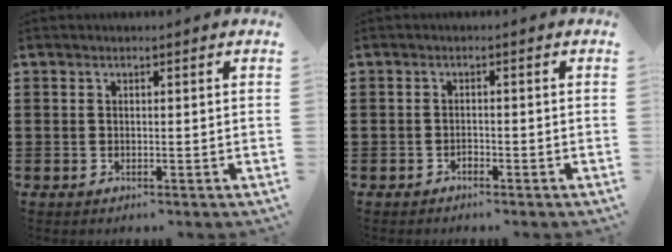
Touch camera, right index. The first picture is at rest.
{"total": 0.8, "force": [-0.7, 0.4, 0.2], "torque": [-0.007, 0.000, -0.015]}